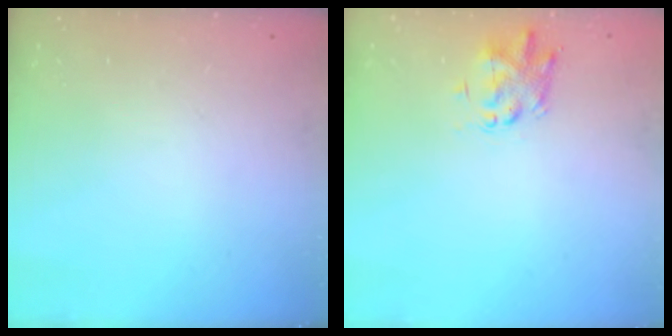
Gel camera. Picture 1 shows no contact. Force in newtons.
{"total": 2.2, "press": 2.2, "slide": 0.1}